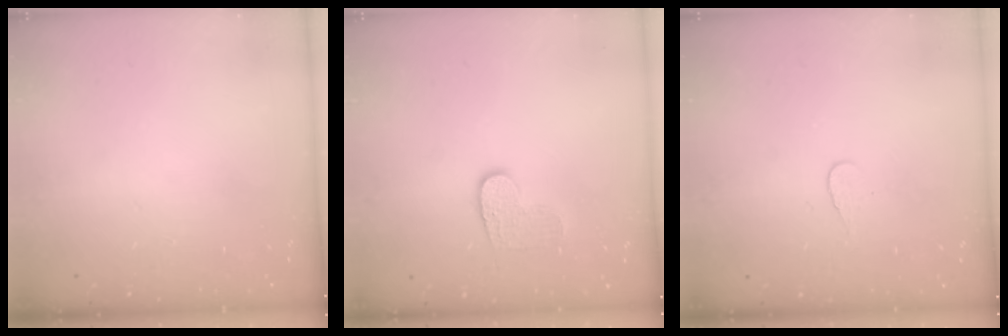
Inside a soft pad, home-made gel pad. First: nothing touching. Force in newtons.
{"total": 7.0, "press": 7.0, "slide": 0.2}
{"total": 3.9, "press": 3.9, "slide": 0.3}